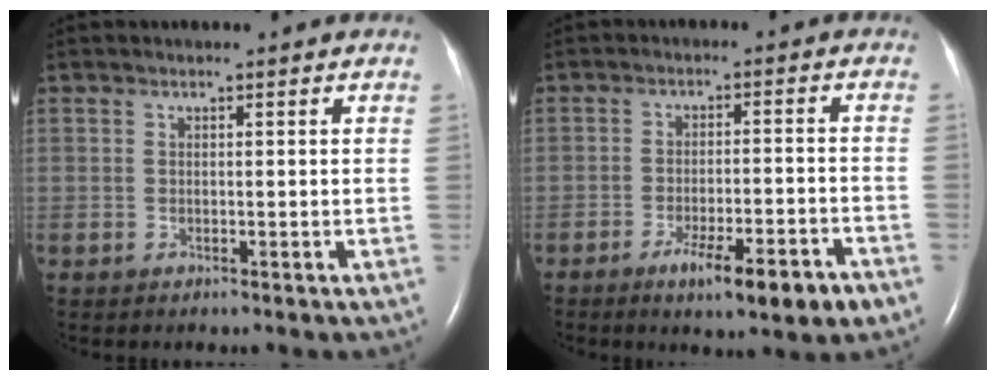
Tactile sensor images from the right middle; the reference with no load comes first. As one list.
[{"total": 8.8, "force": [-5.3, 1.1, 6.9], "torque": [-0.108, -0.012, -0.075]}]